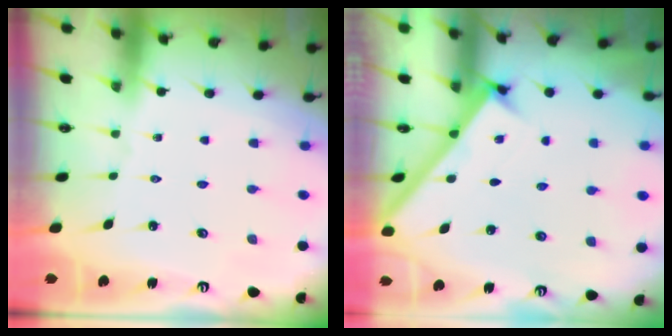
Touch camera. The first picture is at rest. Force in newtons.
{"total": 2.7, "press": 2.7, "slide": 0.4}